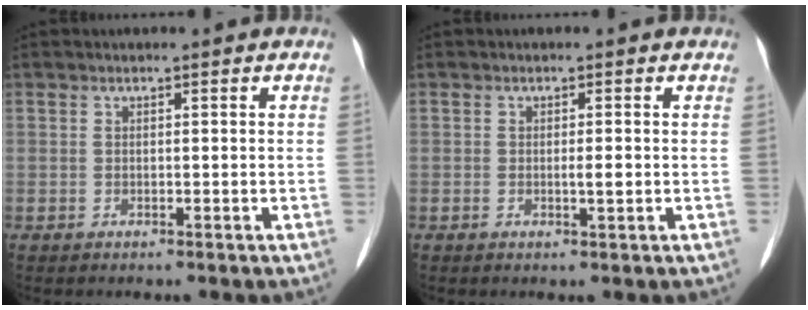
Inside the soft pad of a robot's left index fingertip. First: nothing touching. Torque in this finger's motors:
{"motor_torque": [0.32, 0.03, -0.01, 0.04]}